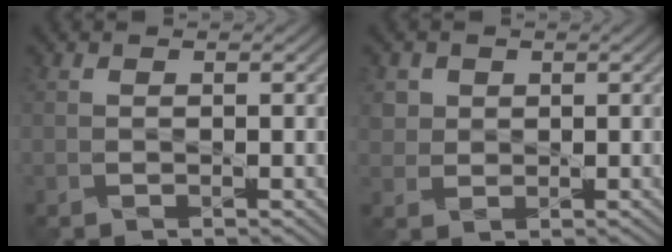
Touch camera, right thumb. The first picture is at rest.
{"total": 2.3, "force": [1.6, 1.6, -0.4], "torque": [-0.008, -0.005, 0.041]}